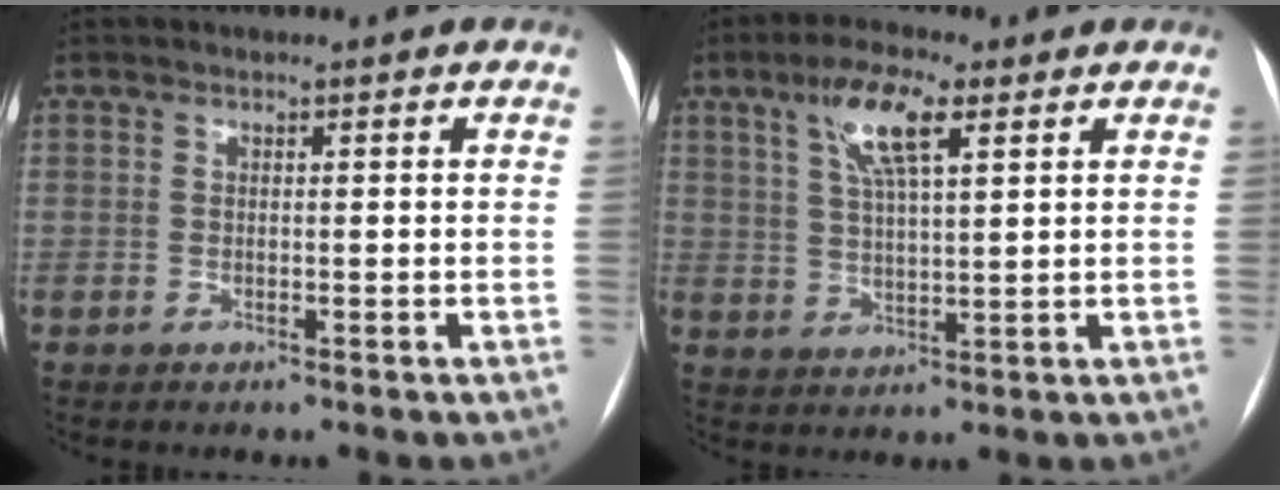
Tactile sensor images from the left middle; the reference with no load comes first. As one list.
[{"total": 8.3, "force": [4.1, 1.7, 7.0], "torque": [-0.138, 0.012, 0.076]}]